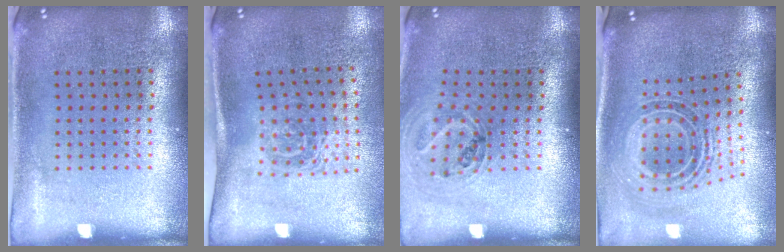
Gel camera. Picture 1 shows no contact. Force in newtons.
{"total": 1.7, "press": 1.1, "slide": 1.3}
{"total": 1.1, "press": 1.1, "slide": 0.2}
{"total": 1.3, "press": 1.1, "slide": 0.8}